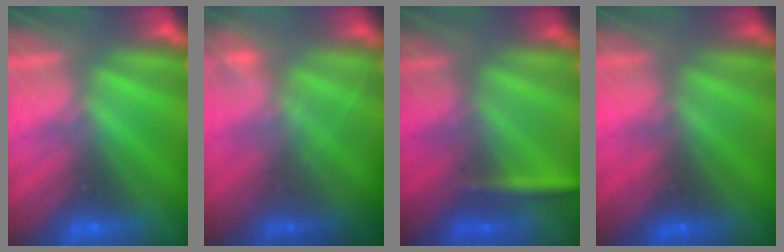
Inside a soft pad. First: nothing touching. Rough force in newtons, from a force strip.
{"total": 2.2}
{"total": 3.0}
{"total": 4.7}